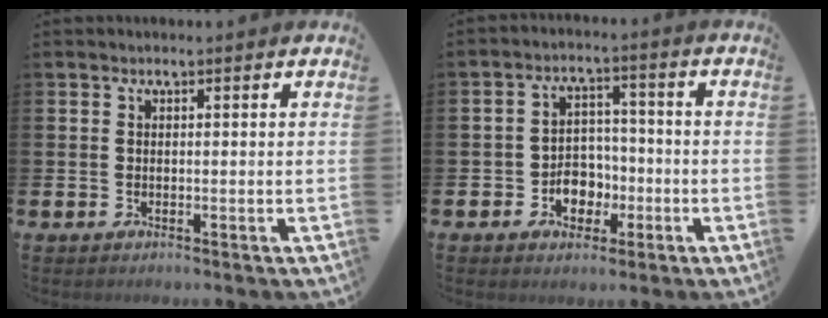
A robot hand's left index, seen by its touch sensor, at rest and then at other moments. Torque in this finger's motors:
{"motor_torque": [0.60, 0.22, 0.13, 0.10]}